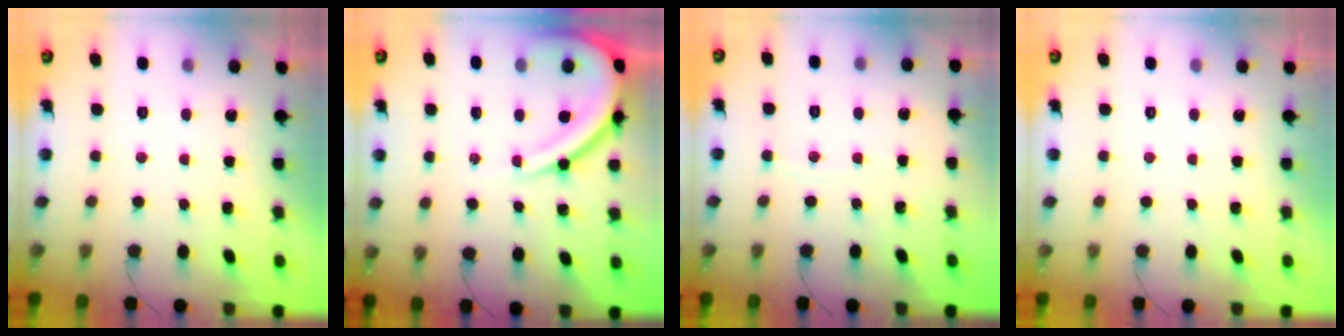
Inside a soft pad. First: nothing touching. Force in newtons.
{"total": 15.1, "press": 15.0, "slide": 1.9}
{"total": 2.7, "press": 2.7, "slide": 0.3}
{"total": 0.0}